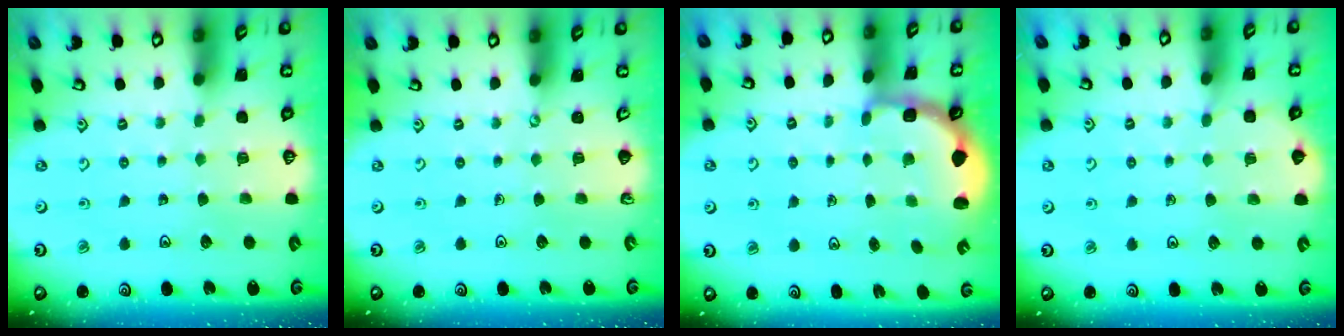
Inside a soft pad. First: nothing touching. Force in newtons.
{"total": 0.0}
{"total": 2.5, "press": 2.2, "slide": 1.2}
{"total": 1.5, "press": 1.5, "slide": 0.3}